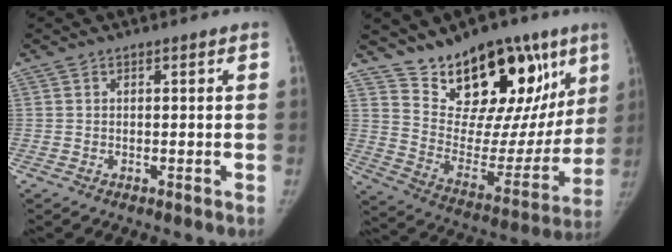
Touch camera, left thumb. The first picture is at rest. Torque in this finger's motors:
{"motor_torque": [1.66, 1.78, 1.12, -1.65, 0.05]}